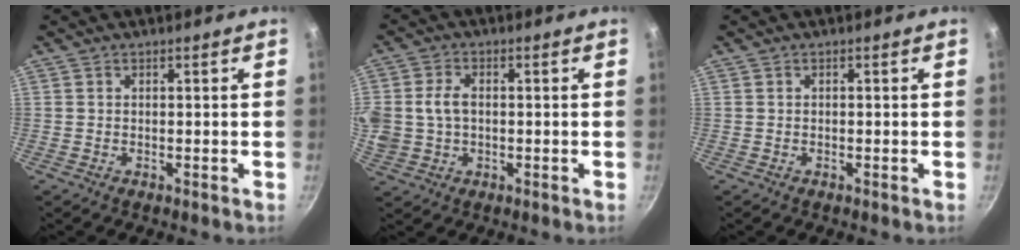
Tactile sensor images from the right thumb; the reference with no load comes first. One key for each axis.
{"total": 8.9, "fx": 0.2, "fy": 6.5, "fz": 6.1, "tx": -0.138, "ty": 0.013, "tz": 0.010}
{"total": 0.0}